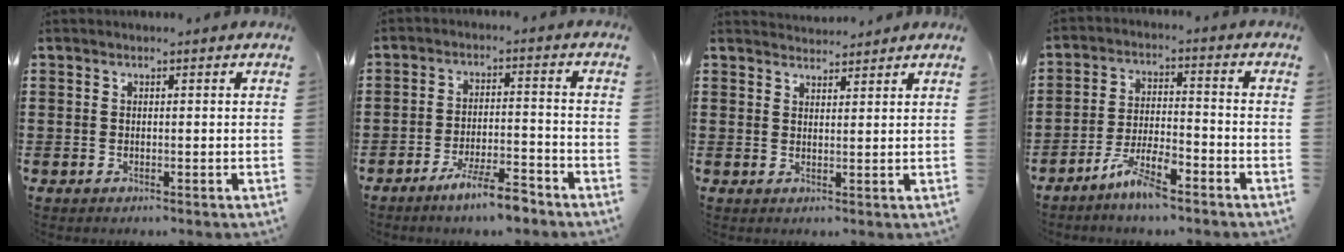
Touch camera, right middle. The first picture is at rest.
{"total": 6.7, "force": [-5.4, 0.7, 3.9], "torque": [-0.075, -0.002, -0.102]}
{"total": 2.1, "force": [2.0, 0.2, -0.2], "torque": [-0.002, 0.000, 0.039]}
{"total": 6.2, "force": [-4.8, 0.9, 3.9], "torque": [-0.083, -0.002, -0.093]}